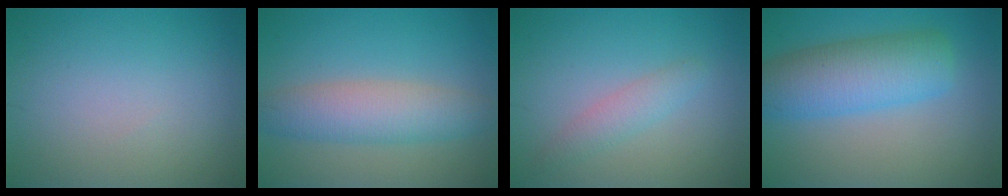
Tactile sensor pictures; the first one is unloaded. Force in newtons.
{"total": 5.2, "press": 5.2, "slide": 0.1}
{"total": 2.0, "press": 2.0, "slide": 0.1}
{"total": 7.2, "press": 7.2, "slide": 0.4}